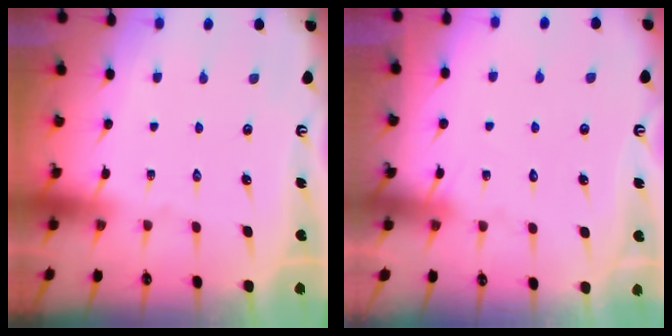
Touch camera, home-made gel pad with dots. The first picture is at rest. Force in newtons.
{"total": 5.6, "press": 5.6, "slide": 0.5}